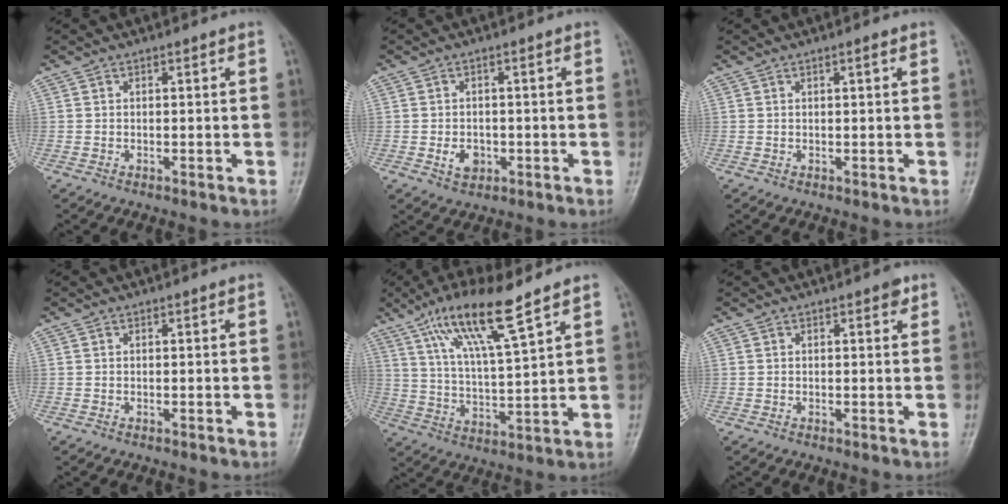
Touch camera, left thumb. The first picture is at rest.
{"total": 3.7, "force": [-1.1, 2.8, 2.2], "torque": [-0.026, 0.003, -0.012]}
{"total": 0.9, "force": [0.4, 0.1, 0.8], "torque": [-0.014, 0.001, 0.005]}
{"total": 0.0}
{"total": 13.5, "force": [8.6, 2.0, 10.3], "torque": [-0.191, -0.034, 0.165]}
{"total": 1.4, "force": [0.8, 0.7, 1.0], "torque": [-0.006, -0.001, 0.006]}